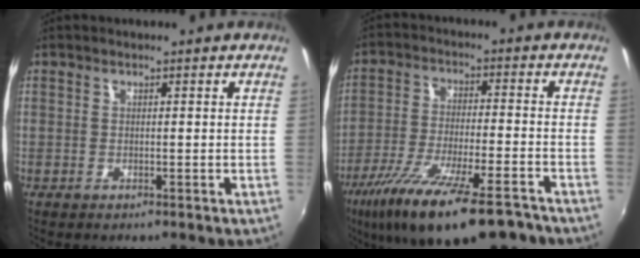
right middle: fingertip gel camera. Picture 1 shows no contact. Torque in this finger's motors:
{"motor_torque": [1.23, -0.90, 0.43, 0.21]}